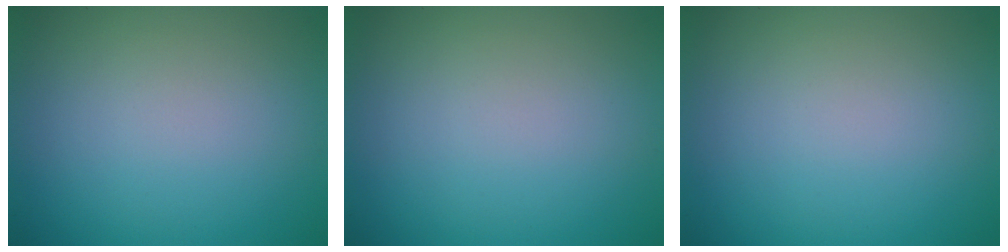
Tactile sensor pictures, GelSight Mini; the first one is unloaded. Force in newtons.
{"total": 0.0}
{"total": 0.0}